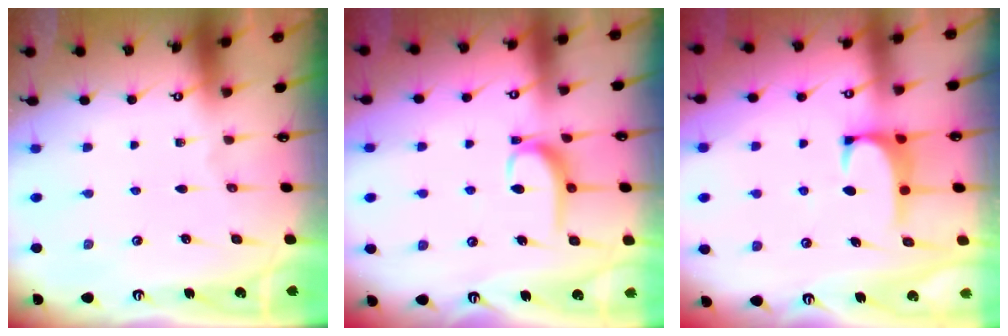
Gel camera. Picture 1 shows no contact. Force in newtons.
{"total": 4.8, "press": 4.8, "slide": 0.7}
{"total": 0.8, "press": 0.6, "slide": 0.5}